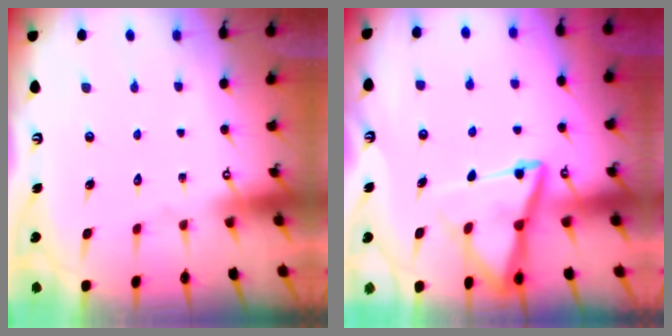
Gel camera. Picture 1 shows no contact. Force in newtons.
{"total": 11.2, "press": 11.2, "slide": 1.2}